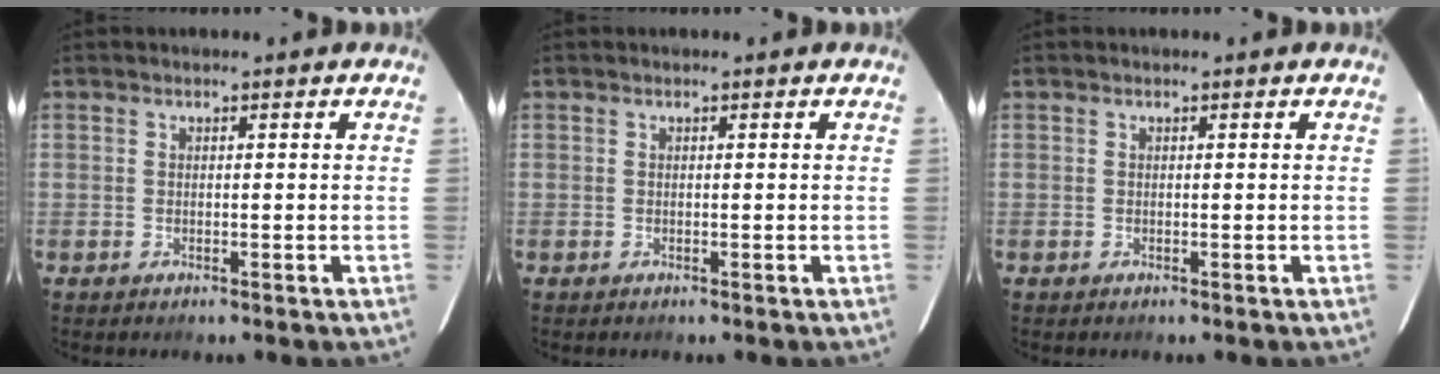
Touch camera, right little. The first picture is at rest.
{"total": 0.0}
{"total": 0.0}